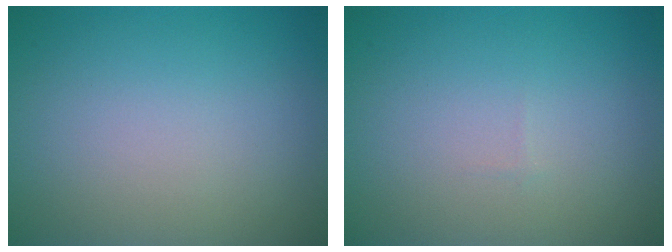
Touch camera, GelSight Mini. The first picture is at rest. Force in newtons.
{"total": 0.0}